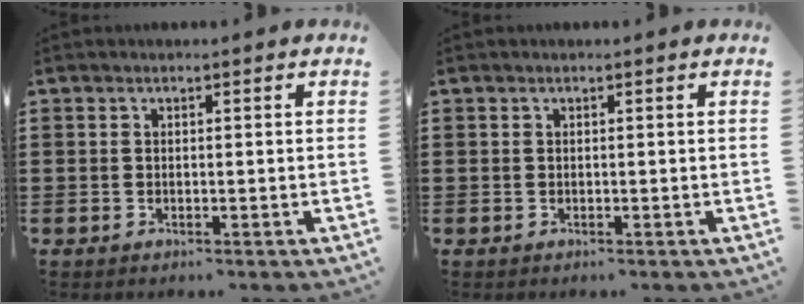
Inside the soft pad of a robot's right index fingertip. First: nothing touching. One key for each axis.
{"total": 0.0}